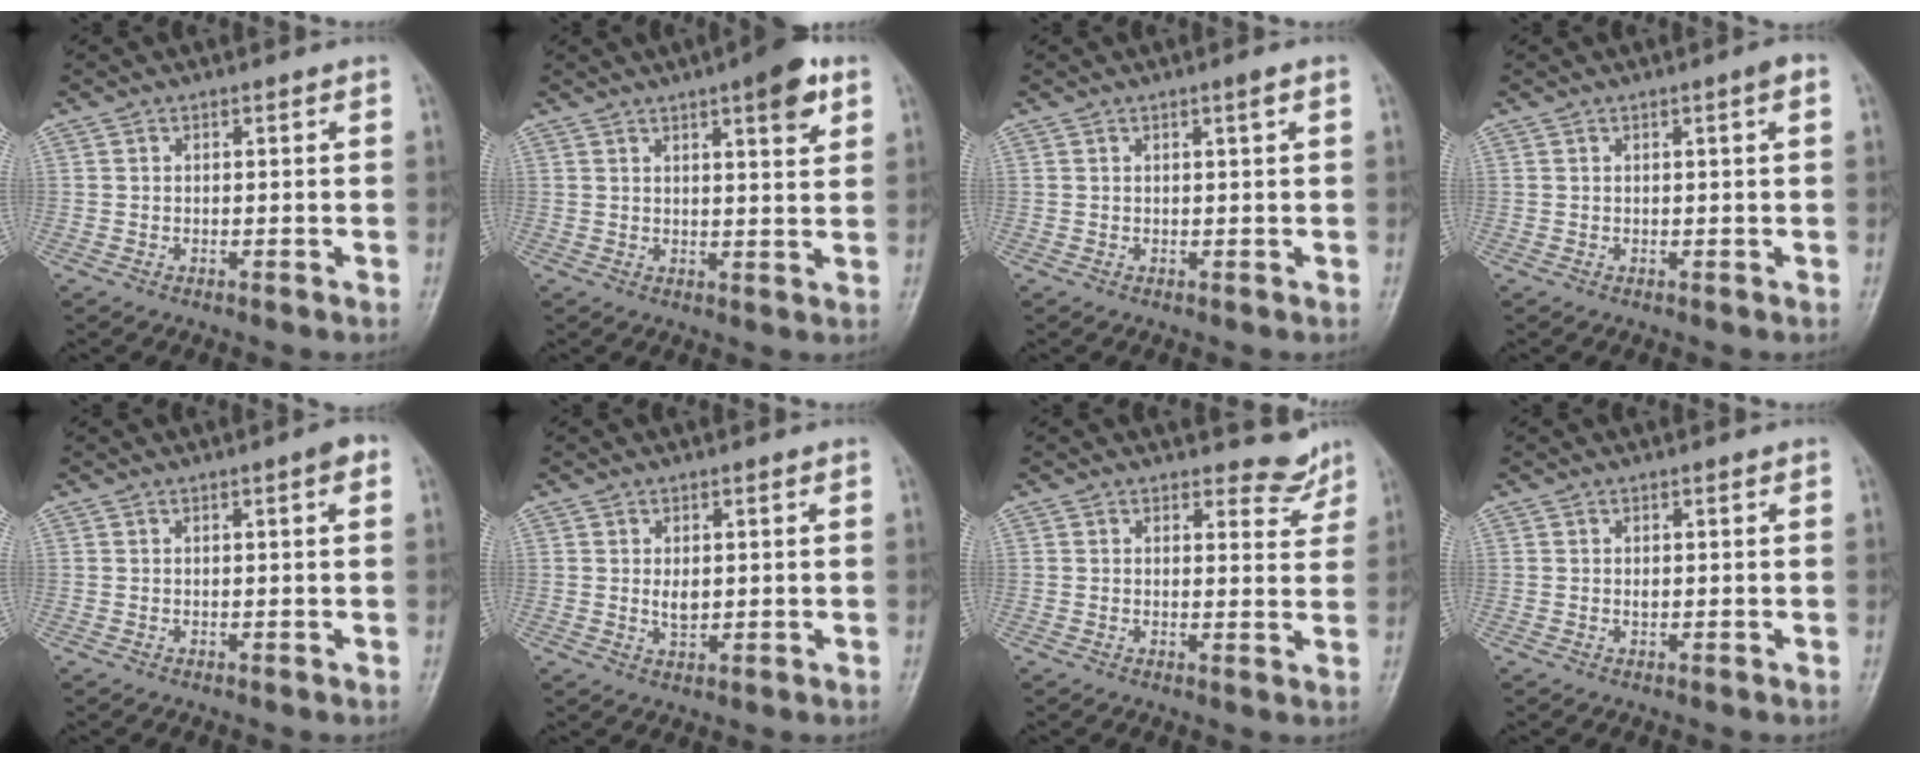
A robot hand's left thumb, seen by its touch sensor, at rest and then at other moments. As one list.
[{"total": 7.5, "force": [4.1, 1.9, 6.0], "torque": [-0.069, -0.015, 0.053]}, {"total": 1.2, "force": [0.5, -0.1, 1.0], "torque": [-0.016, 0.000, 0.010]}, {"total": 1.6, "force": [0.5, 0.0, 1.5], "torque": [-0.025, 0.004, 0.008]}, {"total": 2.1, "force": [0.8, 0.4, 1.9], "torque": [-0.023, 0.004, 0.009]}, {"total": 2.4, "force": [0.5, 1.5, 1.9], "torque": [-0.023, -0.006, 0.012]}, {"total": 4.3, "force": [3.9, 1.8, 0.0], "torque": [0.024, -0.038, 0.041]}, {"total": 0.7, "force": [0.3, 0.4, 0.4], "torque": [-0.003, -0.001, 0.006]}]